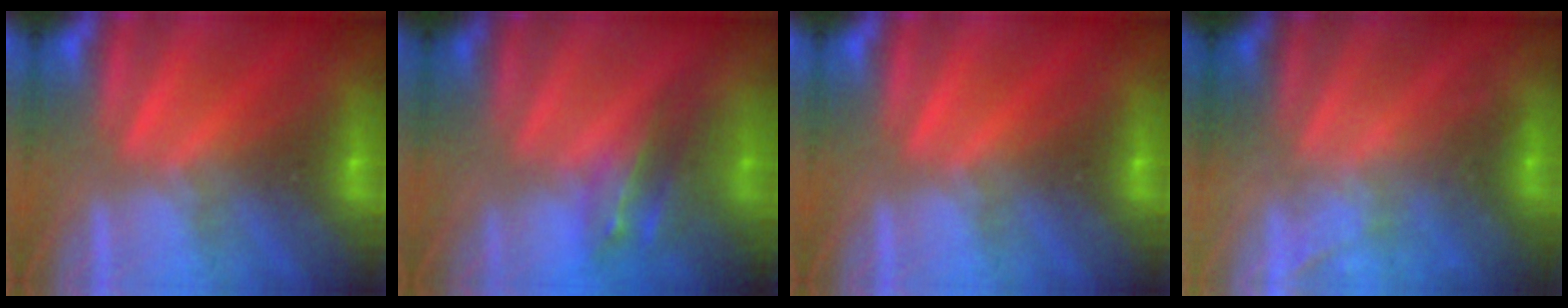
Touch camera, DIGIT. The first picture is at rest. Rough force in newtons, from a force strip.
{"total": 2.9}
{"total": 0.0}
{"total": 2.2}